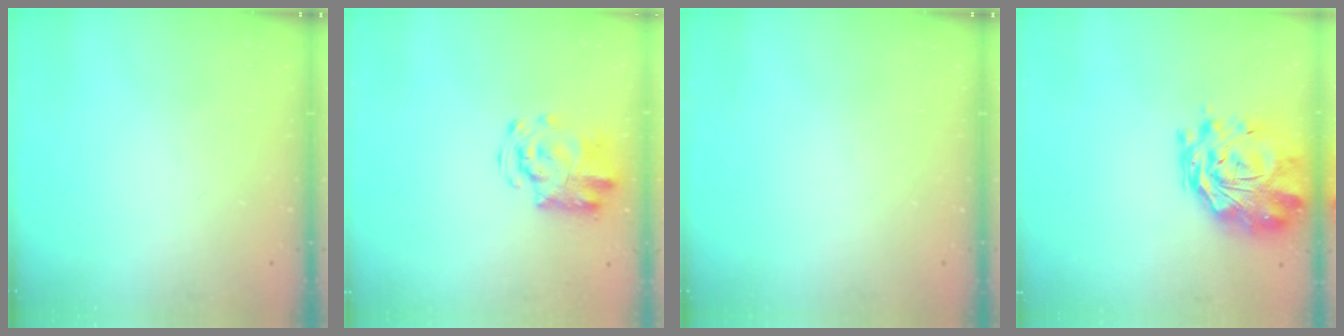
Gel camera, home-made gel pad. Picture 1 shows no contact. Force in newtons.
{"total": 4.7, "press": 4.4, "slide": 1.5}
{"total": 0.0}
{"total": 4.1, "press": 3.7, "slide": 1.8}